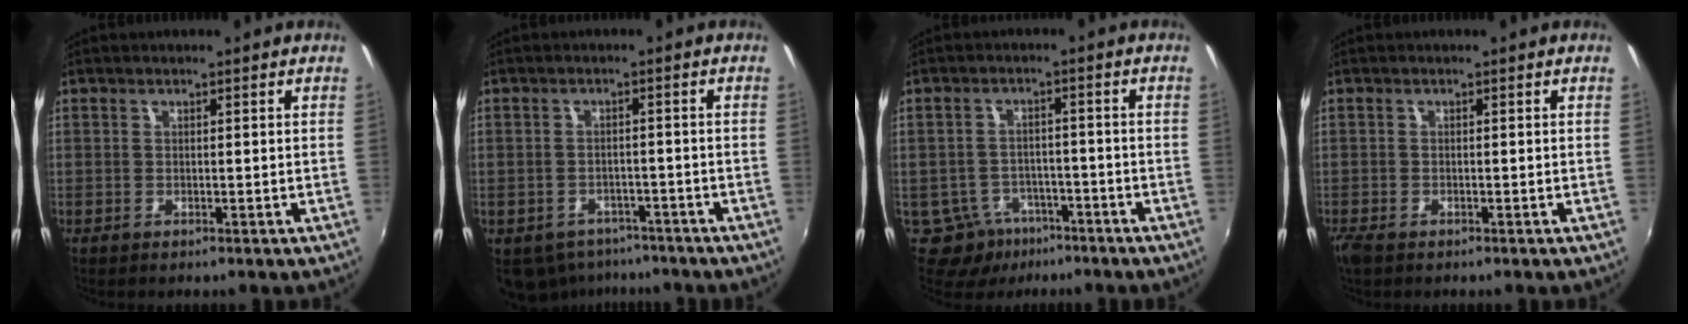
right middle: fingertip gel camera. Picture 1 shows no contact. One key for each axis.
{"total": 8.2, "fx": -5.8, "fy": 5.2, "fz": 2.5, "tx": -0.070, "ty": -0.007, "tz": -0.073}
{"total": 6.8, "fx": -4.4, "fy": 5.0, "fz": 1.2, "tx": -0.033, "ty": 0.016, "tz": -0.059}
{"total": 2.4, "fx": -1.7, "fy": 1.0, "fz": 1.3, "tx": -0.029, "ty": -0.009, "tz": -0.034}